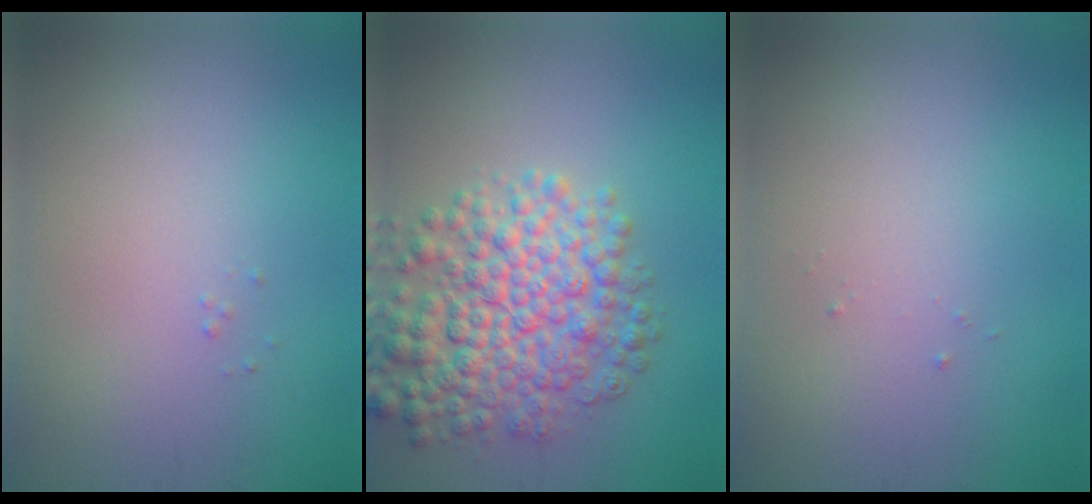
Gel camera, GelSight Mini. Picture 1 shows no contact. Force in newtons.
{"total": 7.3, "press": 7.3, "slide": 0.1}
{"total": 0.0}